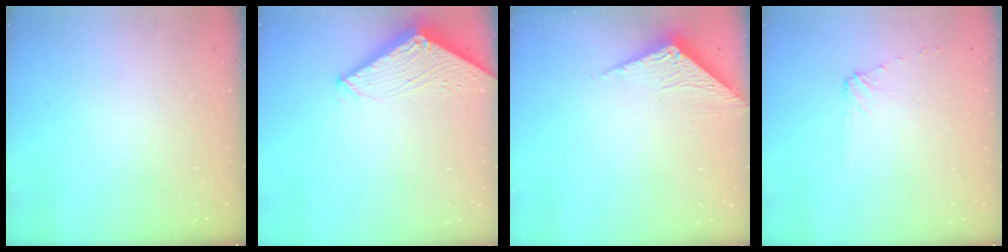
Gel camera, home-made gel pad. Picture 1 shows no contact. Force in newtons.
{"total": 2.8, "press": 2.8, "slide": 0.3}
{"total": 3.3, "press": 3.3, "slide": 0.3}
{"total": 4.8, "press": 4.7, "slide": 0.7}